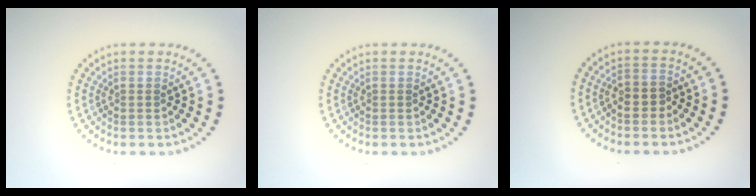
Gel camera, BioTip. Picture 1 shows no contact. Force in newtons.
{"total": 0.0}
{"total": 1.3, "press": 1.2, "slide": 0.5}